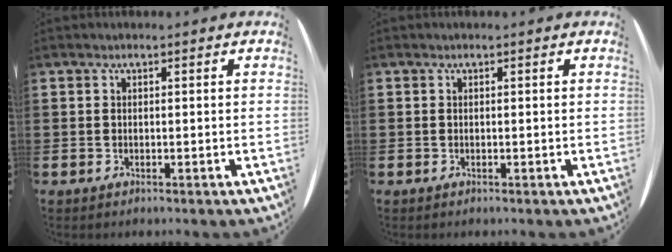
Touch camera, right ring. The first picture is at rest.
{"total": 0.0}